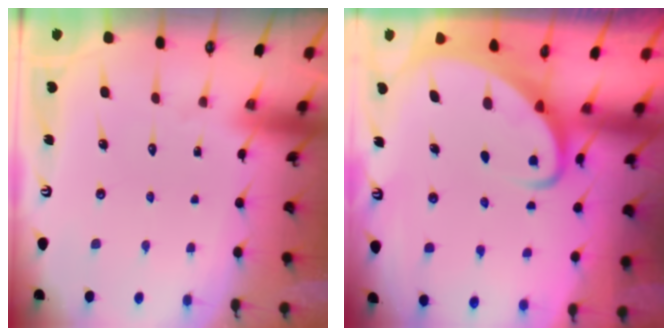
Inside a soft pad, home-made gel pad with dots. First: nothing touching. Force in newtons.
{"total": 3.8, "press": 3.8, "slide": 0.5}